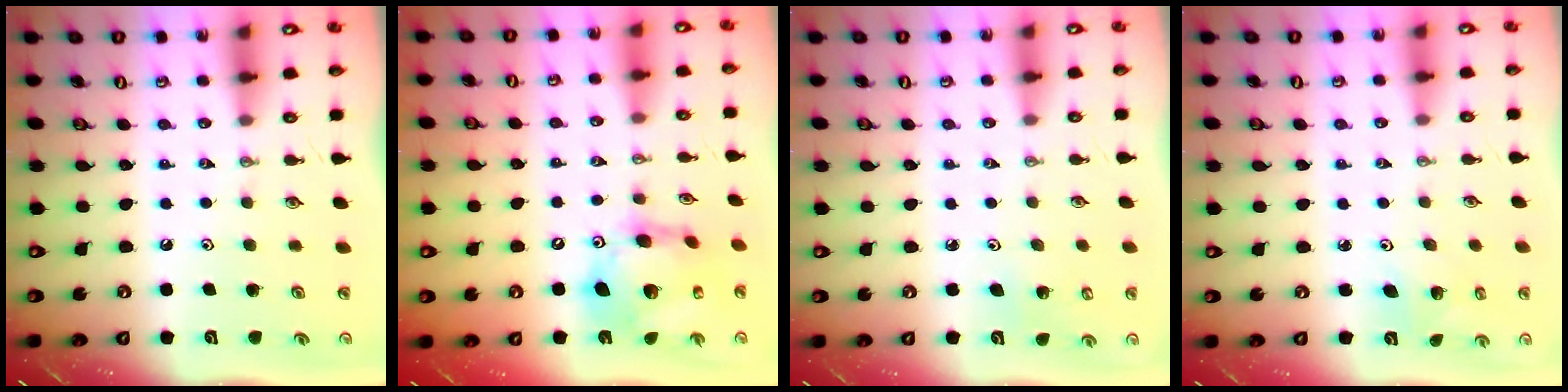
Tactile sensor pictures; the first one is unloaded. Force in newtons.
{"total": 16.3, "press": 16.2, "slide": 1.7}
{"total": 3.5, "press": 3.2, "slide": 1.3}
{"total": 2.8, "press": 2.8, "slide": 0.2}